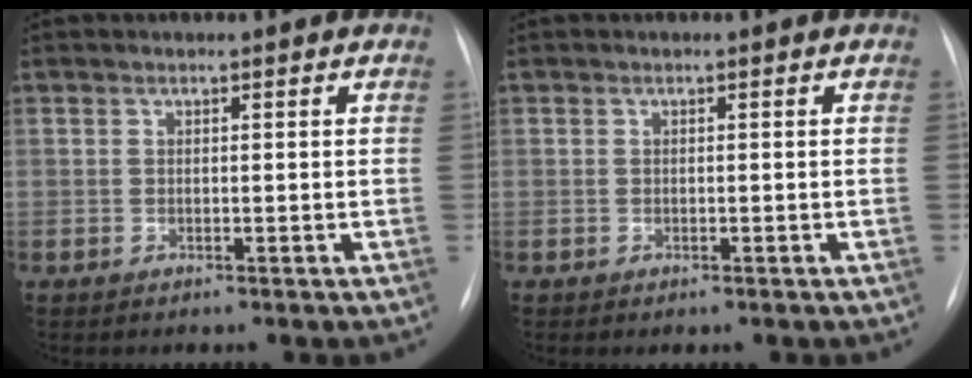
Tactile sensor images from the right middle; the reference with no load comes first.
{"total": 0.0}